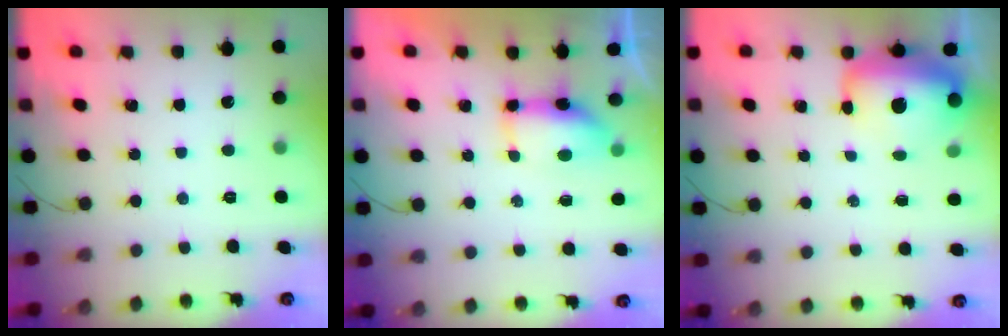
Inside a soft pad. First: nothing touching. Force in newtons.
{"total": 12.1, "press": 8.2, "slide": 8.9}
{"total": 19.2, "press": 15.8, "slide": 11.0}